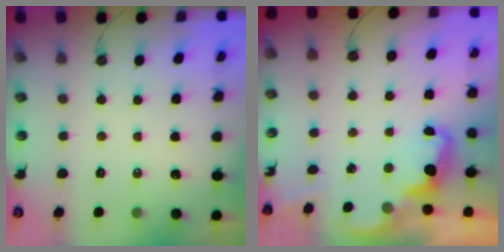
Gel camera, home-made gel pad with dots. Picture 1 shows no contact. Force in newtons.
{"total": 2.2, "press": 2.1, "slide": 0.7}